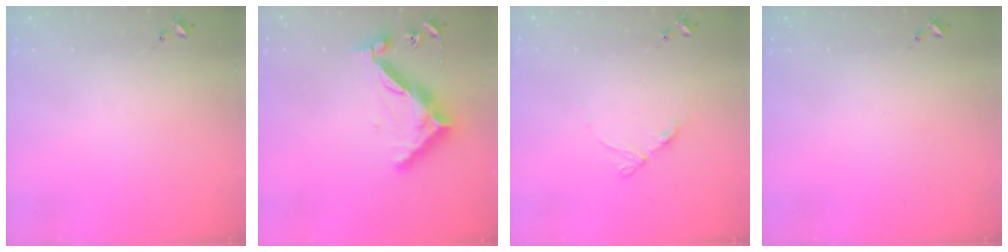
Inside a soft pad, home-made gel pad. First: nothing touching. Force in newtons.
{"total": 13.0, "press": 13.0, "slide": 0.6}
{"total": 6.9, "press": 6.8, "slide": 0.7}
{"total": 0.0}